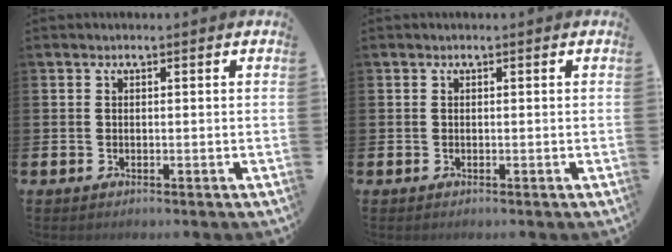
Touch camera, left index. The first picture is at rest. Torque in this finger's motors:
{"motor_torque": [-0.02, 0.03, 0.00, 0.01]}